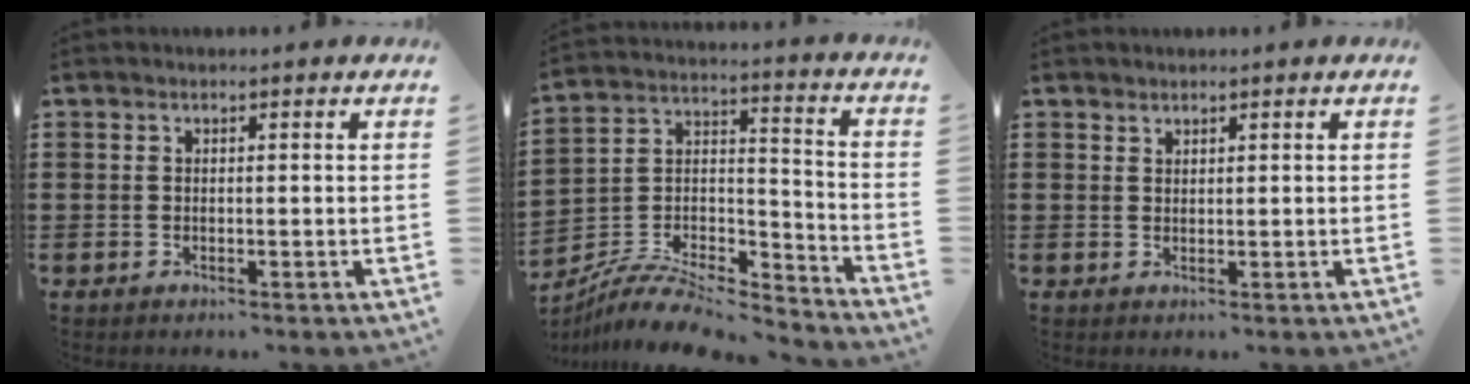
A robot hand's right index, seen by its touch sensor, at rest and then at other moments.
{"total": 8.6, "force": [-7.6, 2.6, 3.0], "torque": [-0.062, 0.009, -0.150]}
{"total": 1.0, "force": [1.0, 0.3, -0.1], "torque": [0.000, 0.000, 0.020]}